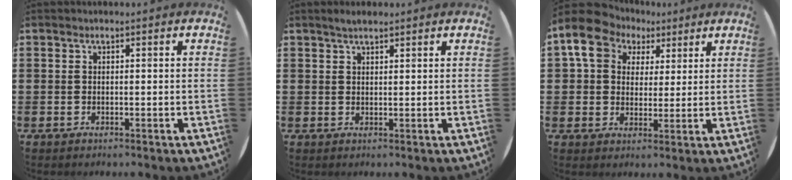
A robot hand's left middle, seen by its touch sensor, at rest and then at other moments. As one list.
[{"total": 1.8, "force": [1.5, 0.4, 0.9], "torque": [-0.018, 0.004, 0.027]}, {"total": 8.4, "force": [4.9, 6.2, 2.7], "torque": [-0.070, 0.005, 0.089]}]